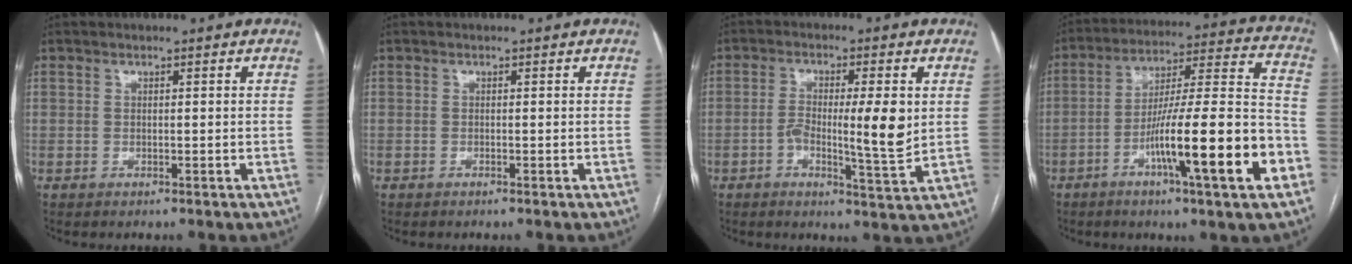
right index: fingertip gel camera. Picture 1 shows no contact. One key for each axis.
{"total": 0.0}
{"total": 6.7, "fx": 0.2, "fy": 1.3, "fz": 6.5, "tx": -0.108, "ty": 0.001, "tz": 0.006}
{"total": 19.5, "fx": -7.5, "fy": 0.6, "fz": 18.0, "tx": -0.266, "ty": 0.001, "tz": -0.117}